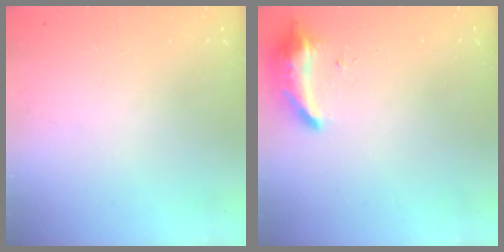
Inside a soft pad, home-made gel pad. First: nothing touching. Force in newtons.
{"total": 8.4, "press": 8.4, "slide": 0.4}